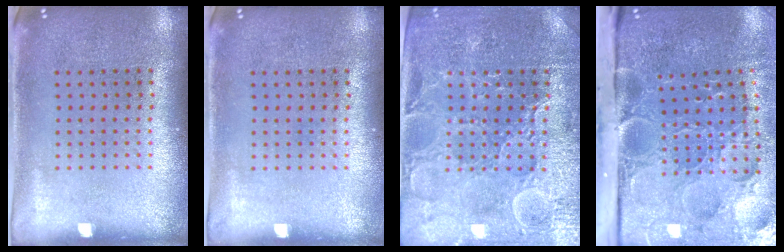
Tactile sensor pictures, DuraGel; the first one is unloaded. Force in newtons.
{"total": 0.0}
{"total": 3.9, "press": 3.8, "slide": 1.0}
{"total": 5.3, "press": 4.1, "slide": 3.3}